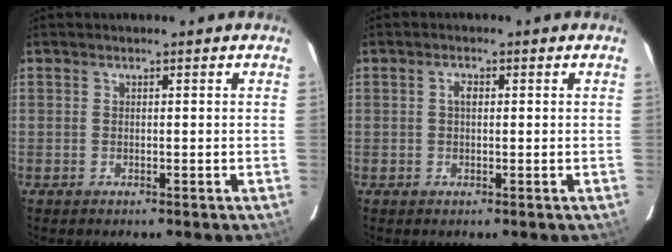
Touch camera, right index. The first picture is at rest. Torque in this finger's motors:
{"motor_torque": [0.21, -0.04, 0.10, 0.04]}